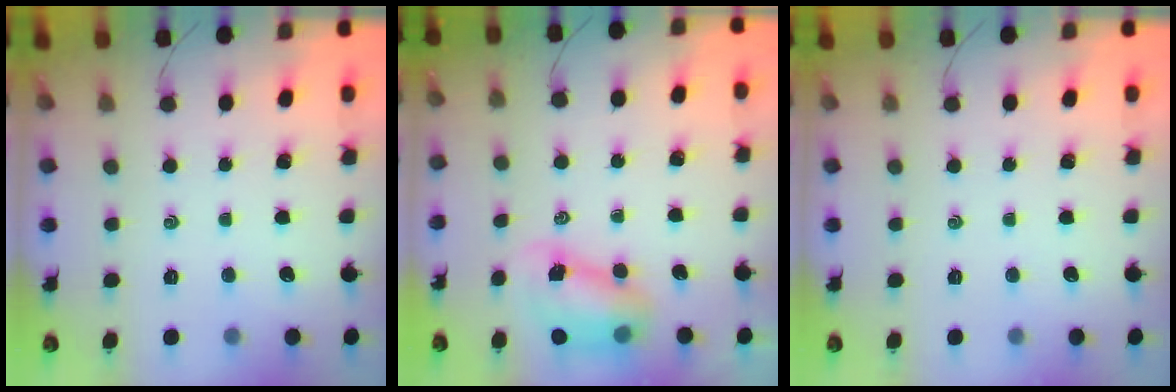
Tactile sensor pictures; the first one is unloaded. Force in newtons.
{"total": 8.2, "press": 8.0, "slide": 1.8}
{"total": 0.0}